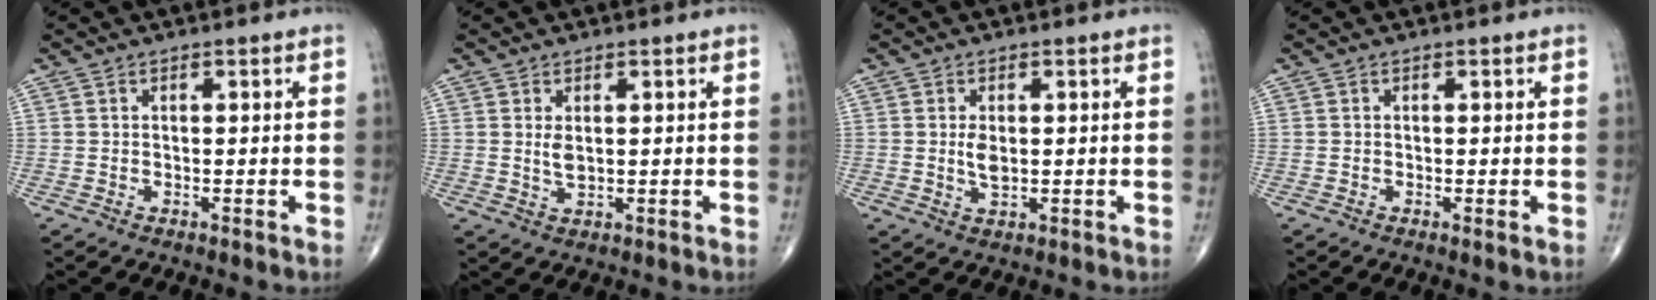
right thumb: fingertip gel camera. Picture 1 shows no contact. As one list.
[{"total": 2.4, "force": [0.5, 1.2, 2.0], "torque": [-0.035, -0.008, 0.014]}, {"total": 3.0, "force": [0.2, 1.6, 2.6], "torque": [-0.046, -0.006, 0.006]}, {"total": 0.6, "force": [-0.1, 0.0, 0.6], "torque": [-0.015, -0.004, -0.004]}]